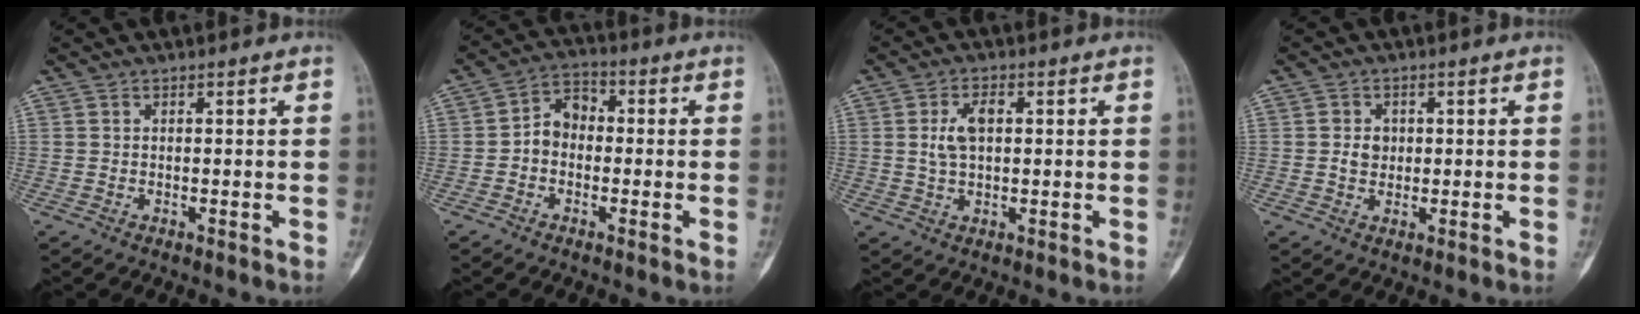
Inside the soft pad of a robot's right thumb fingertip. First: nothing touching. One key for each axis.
{"total": 6.0, "fx": -0.9, "fy": 4.7, "fz": 3.6, "tx": -0.040, "ty": 0.026, "tz": -0.031}
{"total": 5.3, "fx": 0.9, "fy": 2.9, "fz": 4.3, "tx": -0.085, "ty": 0.005, "tz": 0.017}
{"total": 3.0, "fx": 0.3, "fy": 2.6, "fz": 1.5, "tx": -0.008, "ty": 0.004, "tz": 0.005}